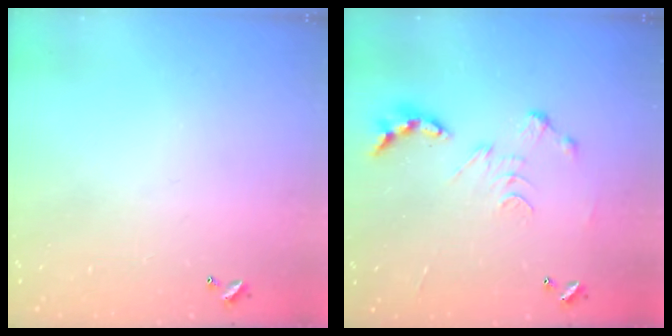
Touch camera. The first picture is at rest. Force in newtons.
{"total": 0.0}